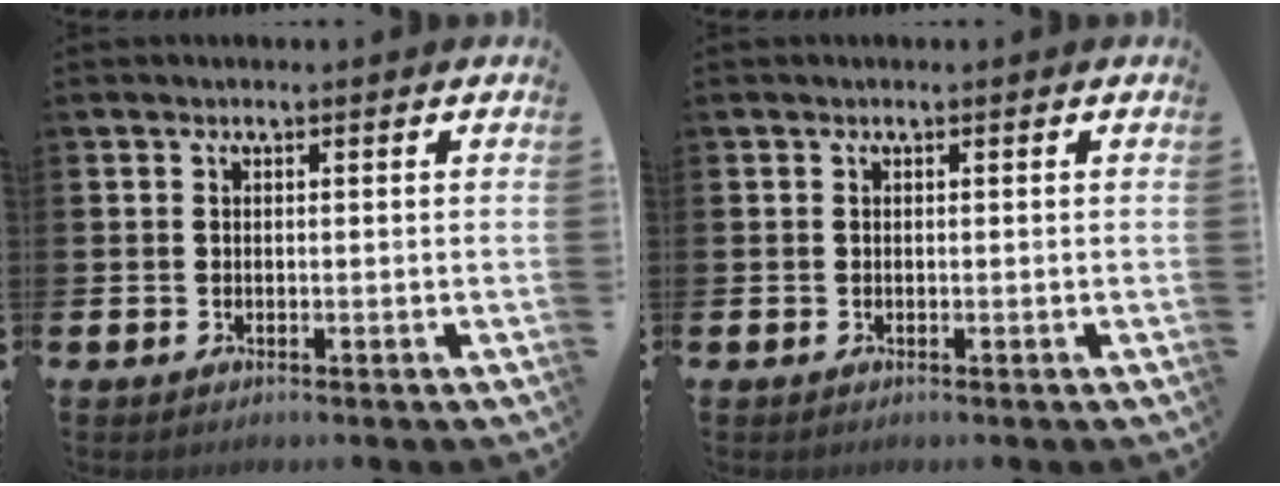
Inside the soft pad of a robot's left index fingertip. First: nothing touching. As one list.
[{"total": 0.0}]